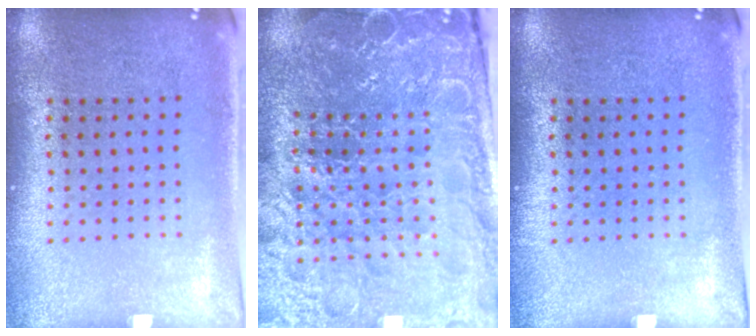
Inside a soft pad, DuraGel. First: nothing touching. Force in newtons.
{"total": 5.1, "press": 4.9, "slide": 1.6}
{"total": 0.0}